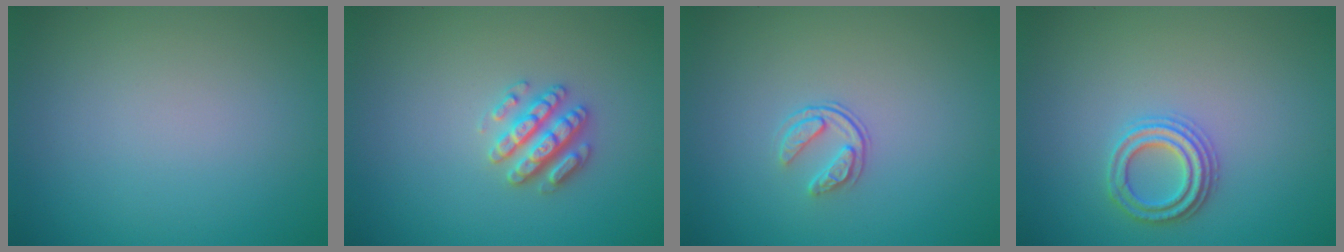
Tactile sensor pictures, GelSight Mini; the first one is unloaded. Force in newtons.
{"total": 2.8, "press": 2.8, "slide": 0.3}
{"total": 1.7, "press": 1.1, "slide": 1.3}
{"total": 2.5, "press": 2.4, "slide": 0.4}